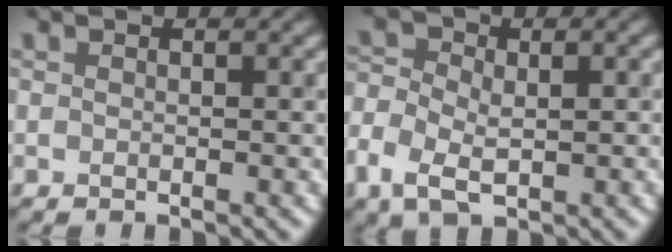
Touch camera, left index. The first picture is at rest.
{"total": 5.4, "force": [-1.7, 3.5, 3.7], "torque": [-0.077, -0.005, -0.031]}